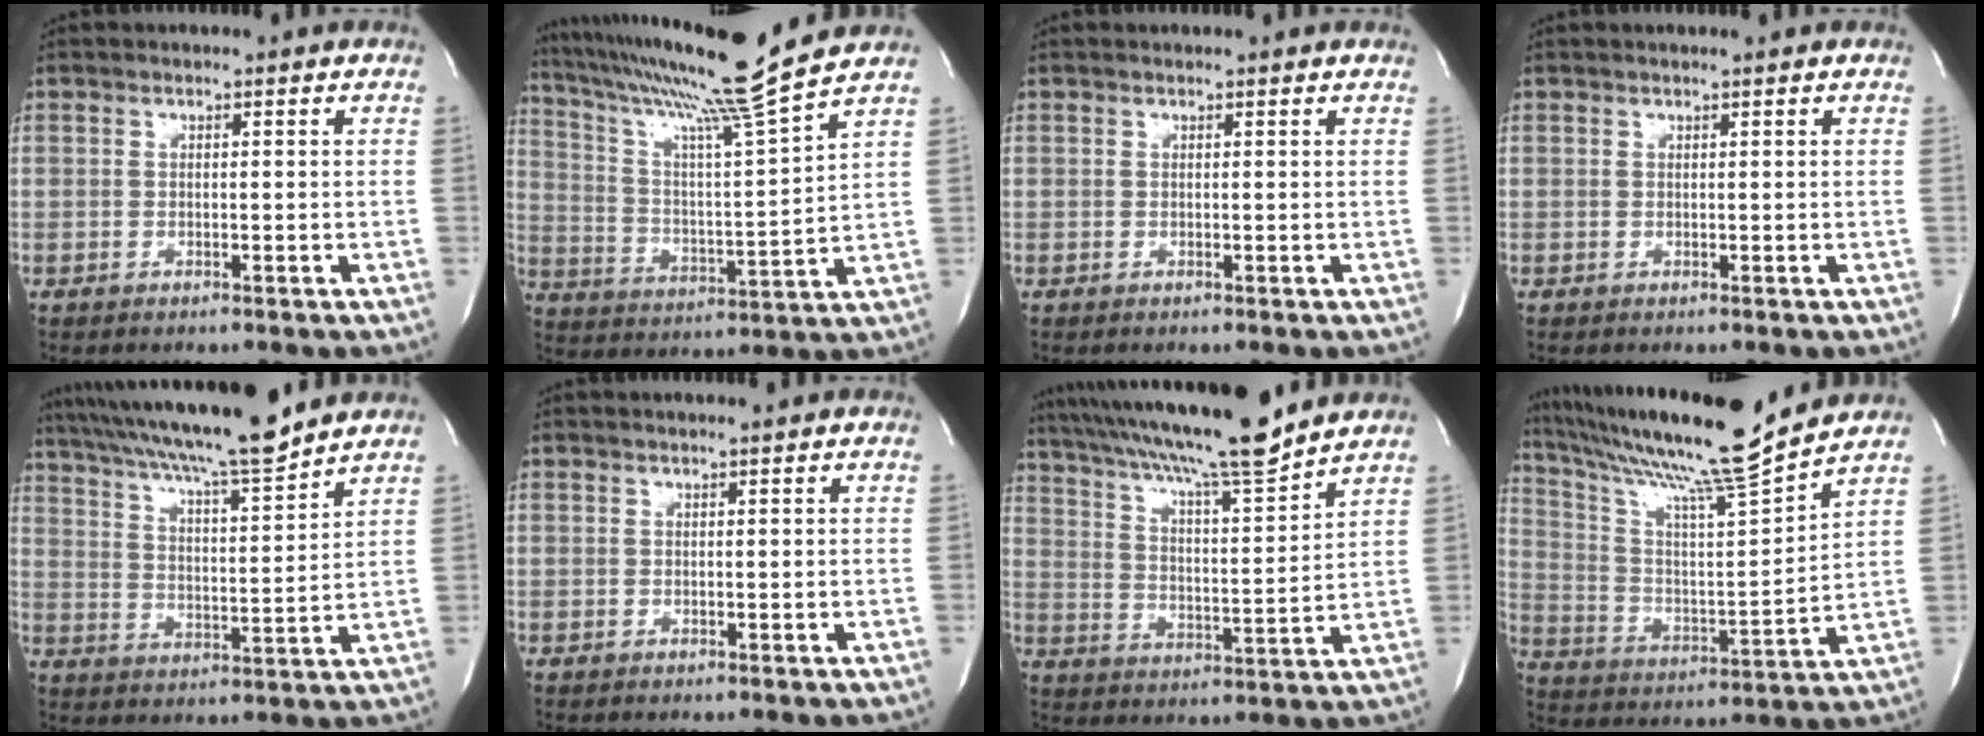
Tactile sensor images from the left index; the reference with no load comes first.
{"total": 17.4, "force": [14.8, -3.3, 8.6], "torque": [-0.155, -0.034, 0.237]}
{"total": 1.5, "force": [1.4, 0.0, 0.3], "torque": [-0.013, 0.007, 0.015]}
{"total": 1.0, "force": [0.8, -0.1, 0.4], "torque": [-0.008, 0.005, 0.015]}
{"total": 17.4, "force": [15.2, 0.1, 8.4], "torque": [-0.152, 0.004, 0.243]}
{"total": 1.6, "force": [1.4, -0.2, 0.7], "torque": [-0.011, 0.007, 0.022]}
{"total": 18.4, "force": [15.7, 0.3, 9.5], "torque": [-0.172, 0.004, 0.251]}
{"total": 19.0, "force": [16.7, -2.0, 8.9], "torque": [-0.172, -0.033, 0.275]}